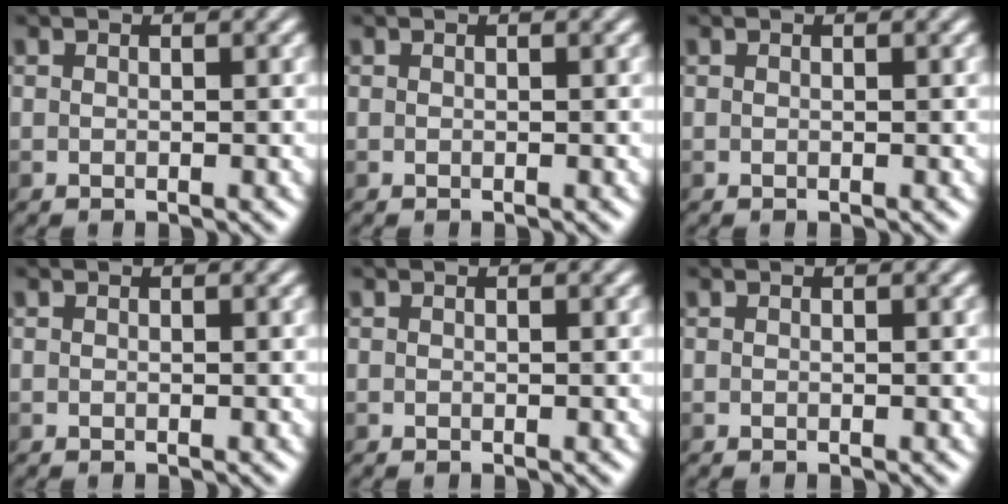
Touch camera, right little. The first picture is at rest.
{"total": 0.0}
{"total": 0.0}
{"total": 0.0}
{"total": 0.0}
{"total": 0.0}